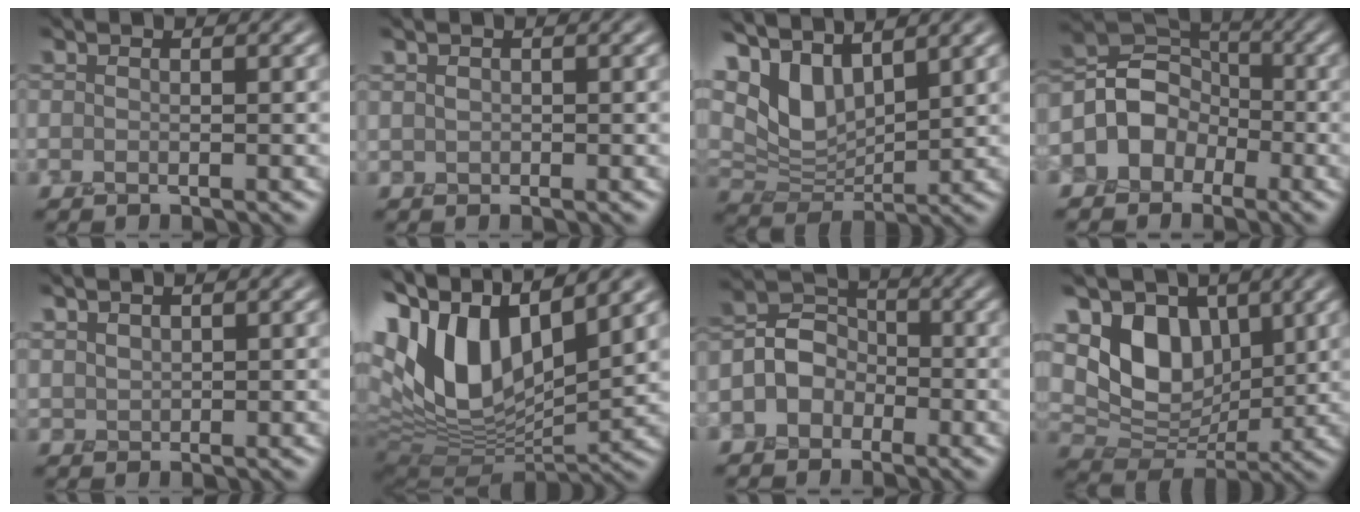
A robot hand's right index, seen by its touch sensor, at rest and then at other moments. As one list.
[{"total": 0.8, "force": [0.3, 0.6, 0.4], "torque": [-0.006, 0.002, 0.003]}, {"total": 6.5, "force": [4.0, 3.0, 4.2], "torque": [-0.095, 0.002, 0.072]}, {"total": 5.9, "force": [-1.8, 4.8, 2.9], "torque": [-0.028, 0.011, -0.050]}, {"total": 1.5, "force": [1.2, 0.7, 0.5], "torque": [-0.013, 0.002, 0.030]}, {"total": 13.1, "force": [5.2, 6.9, 9.9], "torque": [-0.184, 0.013, 0.091]}, {"total": 3.7, "force": [-1.4, 3.0, 1.5], "torque": [-0.010, 0.008, -0.037]}, {"total": 7.8, "force": [2.6, 5.3, 5.1], "torque": [-0.101, -0.010, 0.036]}]